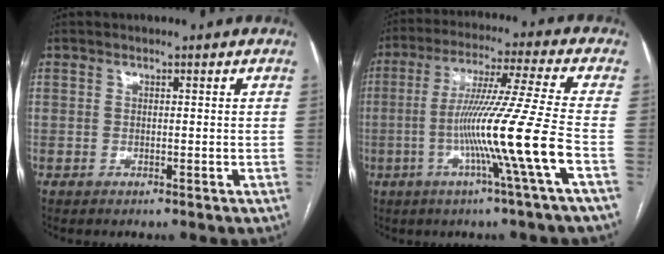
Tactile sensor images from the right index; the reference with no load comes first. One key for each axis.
{"total": 14.4, "fx": -4.2, "fy": -3.2, "fz": 13.4, "tx": -0.240, "ty": -0.013, "tz": -0.081}